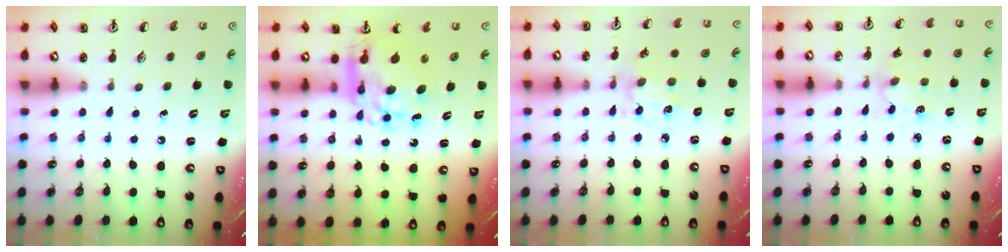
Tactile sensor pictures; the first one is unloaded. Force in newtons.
{"total": 10.8, "press": 10.8, "slide": 1.1}
{"total": 2.7, "press": 2.6, "slide": 0.8}
{"total": 4.1, "press": 4.1, "slide": 0.6}